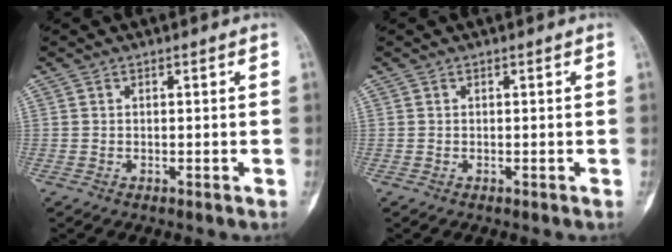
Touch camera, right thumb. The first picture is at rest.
{"total": 0.0}